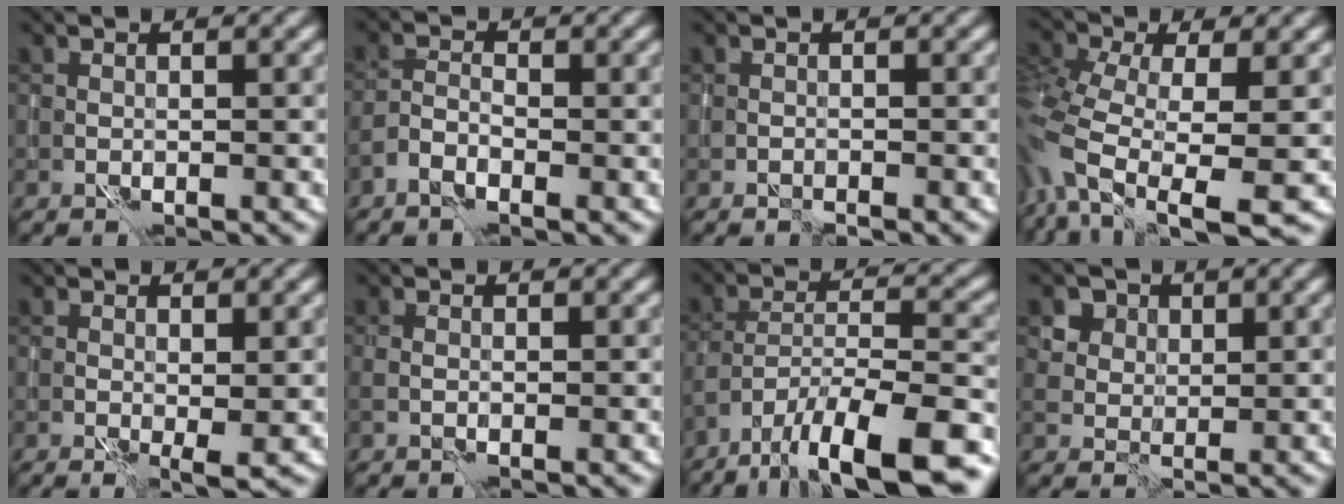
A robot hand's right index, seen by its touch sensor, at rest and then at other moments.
{"total": 1.9, "force": [-1.2, 0.8, 1.2], "torque": [-0.025, 0.006, -0.033]}
{"total": 0.7, "force": [-0.7, 0.0, 0.0], "torque": [0.000, 0.003, -0.013]}
{"total": 9.6, "force": [-3.7, 4.6, 7.6], "torque": [-0.180, -0.016, -0.062]}
{"total": 1.4, "force": [0.1, 0.3, 1.4], "torque": [-0.019, -0.005, 0.002]}
{"total": 0.8, "force": [0.0, 0.4, 0.7], "torque": [-0.015, 0.000, 0.000]}
{"total": 13.5, "force": [-10.3, 3.4, 8.0], "torque": [-0.135, -0.005, -0.162]}
{"total": 4.1, "force": [2.3, 3.1, 1.5], "torque": [-0.042, -0.004, 0.045]}